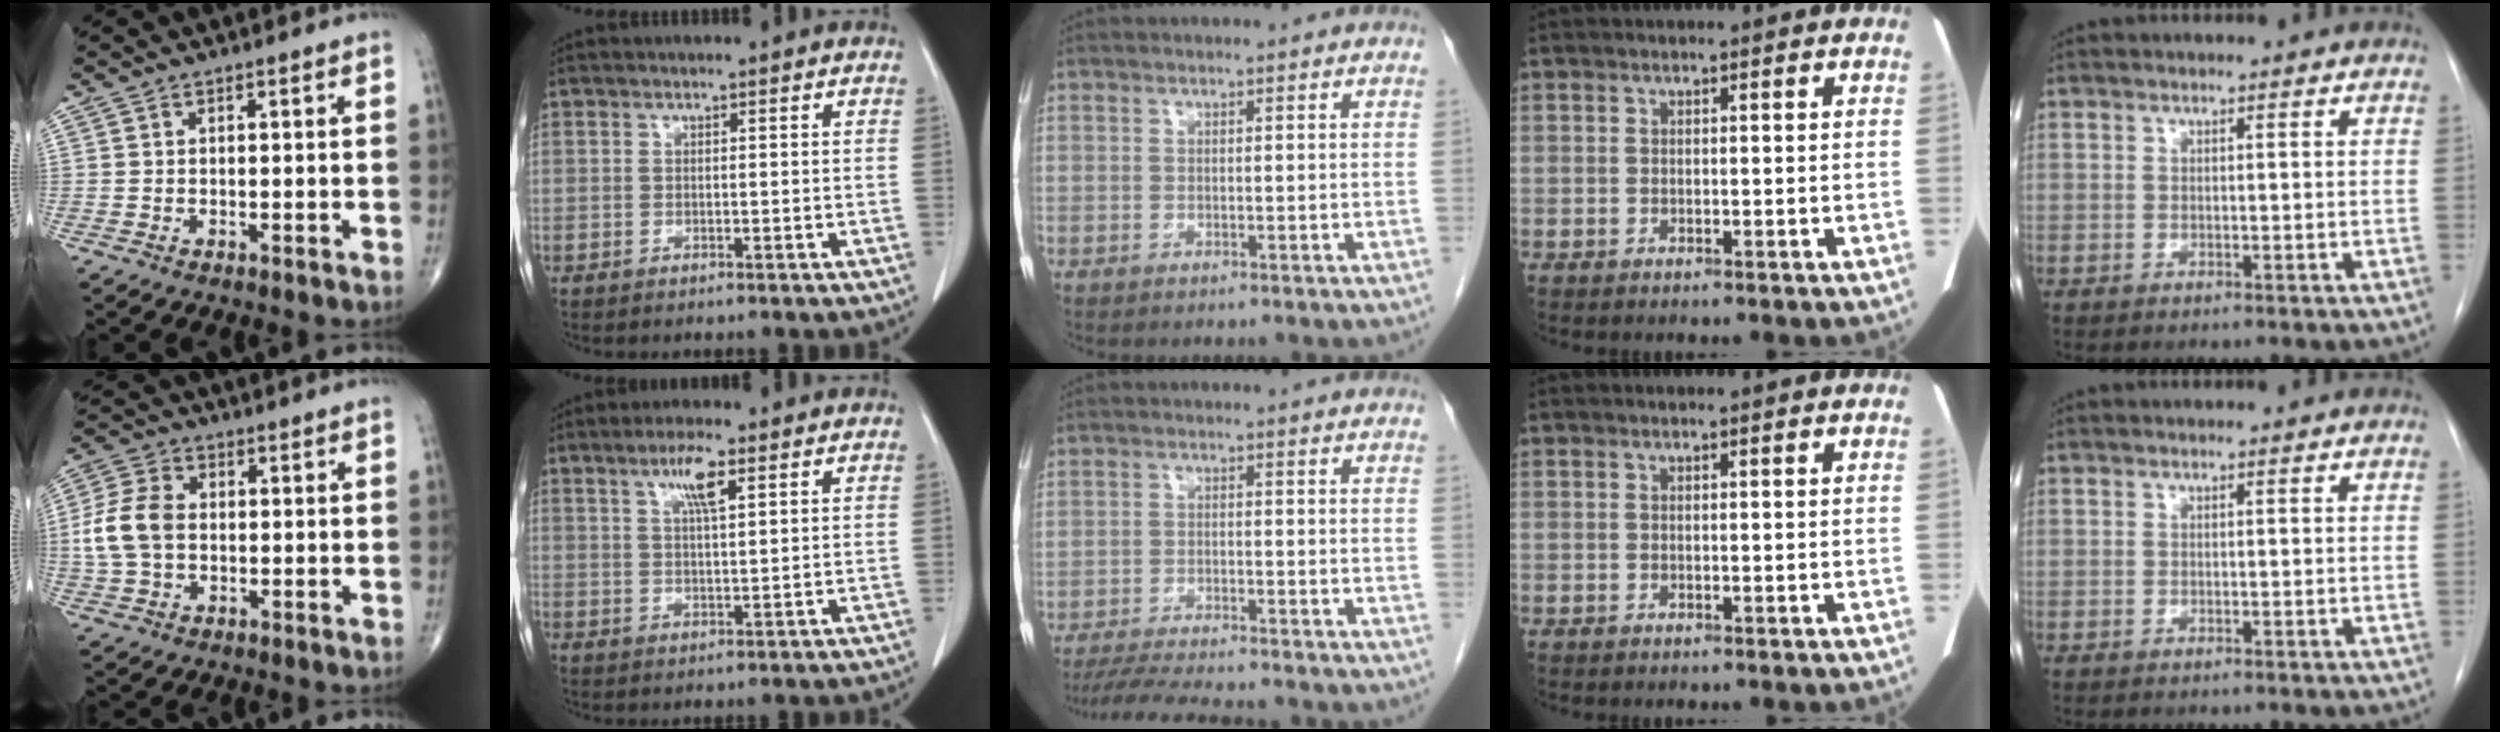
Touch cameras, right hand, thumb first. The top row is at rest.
{"thumb": {"total": 9.0, "force": [-0.1, 6.3, 6.5], "torque": [-0.136, 0.016, -0.007]}, "index": {"total": 5.0, "force": [2.6, 0.6, 4.2], "torque": [-0.077, 0.002, 0.045]}, "middle": {"total": 10.7, "force": [-9.6, 0.8, 4.6], "torque": [-0.071, -0.015, -0.147]}}